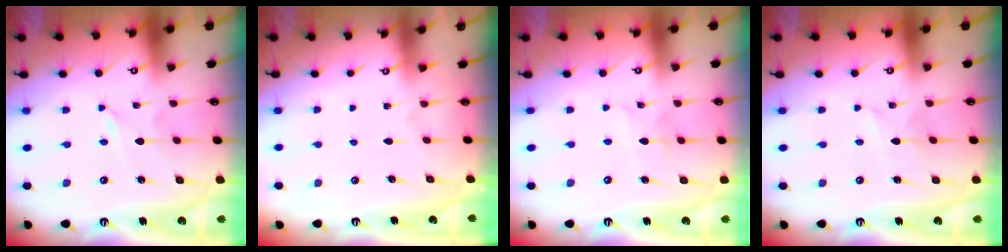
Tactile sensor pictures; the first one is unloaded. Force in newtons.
{"total": 0.0}
{"total": 2.6, "press": 2.6, "slide": 0.2}
{"total": 4.5, "press": 4.5, "slide": 0.4}